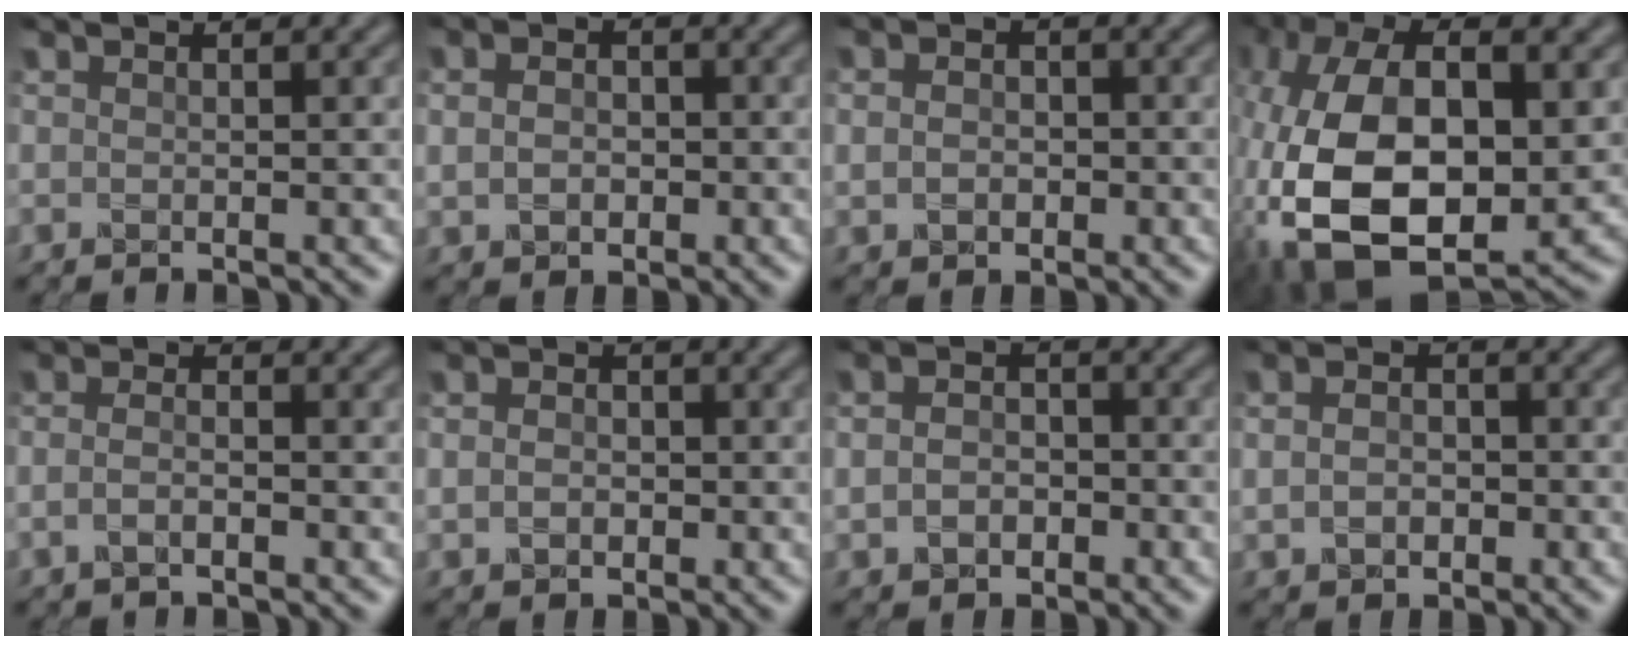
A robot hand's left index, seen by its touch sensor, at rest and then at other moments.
{"total": 2.6, "force": [0.0, 2.0, 1.6], "torque": [-0.031, 0.002, -0.003]}
{"total": 2.1, "force": [-0.1, 1.7, 1.3], "torque": [-0.023, 0.003, -0.005]}
{"total": 18.4, "force": [-1.6, 10.7, 14.8], "torque": [-0.318, -0.011, -0.021]}
{"total": 1.6, "force": [-0.6, 0.7, 1.3], "torque": [-0.028, 0.003, -0.015]}
{"total": 2.0, "force": [-0.1, 1.6, 1.1], "torque": [-0.018, 0.003, -0.007]}
{"total": 2.6, "force": [-0.6, 2.0, 1.5], "torque": [-0.032, 0.001, -0.016]}
{"total": 2.5, "force": [-0.3, 1.9, 1.7], "torque": [-0.036, 0.002, -0.009]}